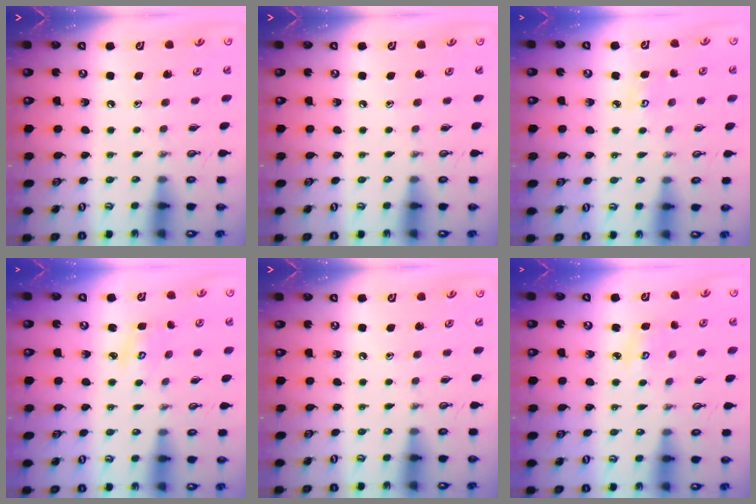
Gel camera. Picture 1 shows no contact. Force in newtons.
{"total": 0.0}
{"total": 3.9, "press": 3.9, "slide": 0.3}
{"total": 3.7, "press": 3.6, "slide": 0.3}
{"total": 0.0}
{"total": 3.9, "press": 3.8, "slide": 0.5}